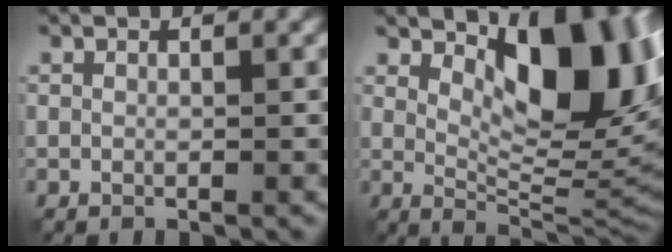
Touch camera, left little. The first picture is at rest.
{"total": 10.9, "force": [4.1, 4.7, 9.0], "torque": [-0.124, -0.003, 0.070]}